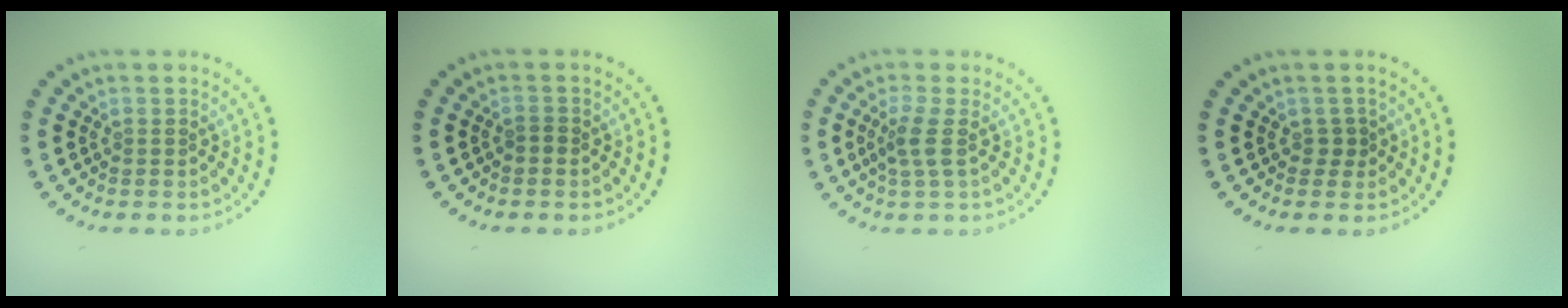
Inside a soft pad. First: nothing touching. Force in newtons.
{"total": 0.7, "press": 0.6, "slide": 0.3}
{"total": 2.1, "press": 1.6, "slide": 1.3}
{"total": 1.0, "press": 0.8, "slide": 0.5}